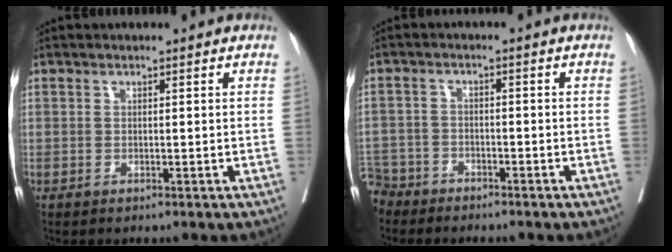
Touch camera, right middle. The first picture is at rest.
{"total": 6.2, "force": [-5.2, 3.2, -0.6], "torque": [0.009, -0.003, -0.104]}